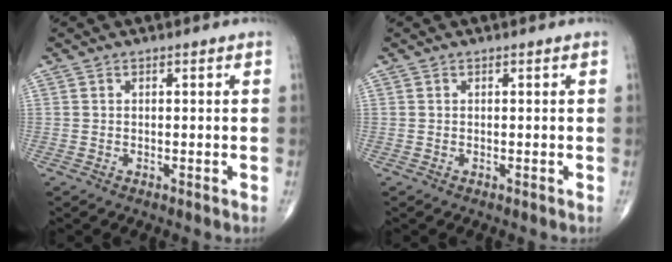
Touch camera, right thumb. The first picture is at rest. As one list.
[{"total": 0.0}]